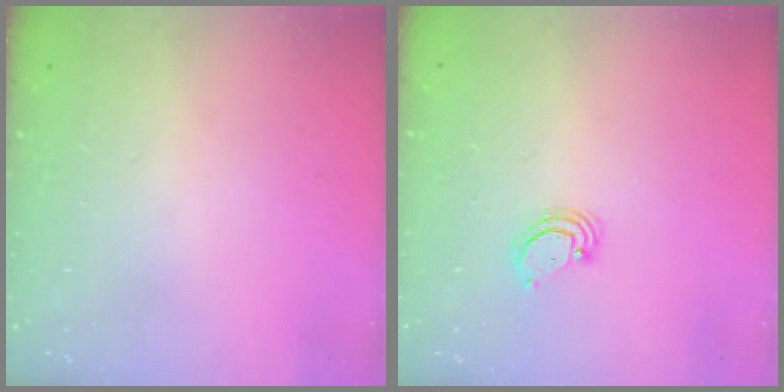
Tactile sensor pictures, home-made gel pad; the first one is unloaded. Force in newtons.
{"total": 2.6, "press": 2.6, "slide": 0.2}